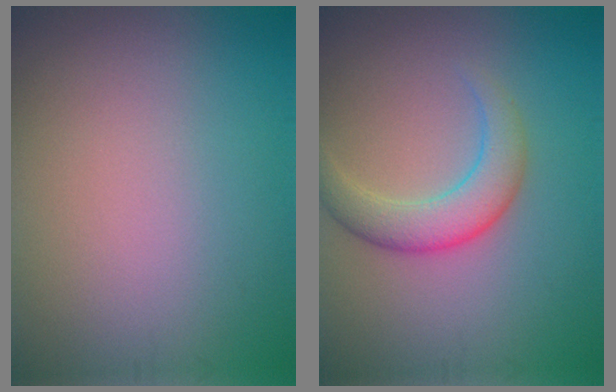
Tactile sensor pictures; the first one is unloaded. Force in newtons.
{"total": 3.9, "press": 3.9, "slide": 0.1}